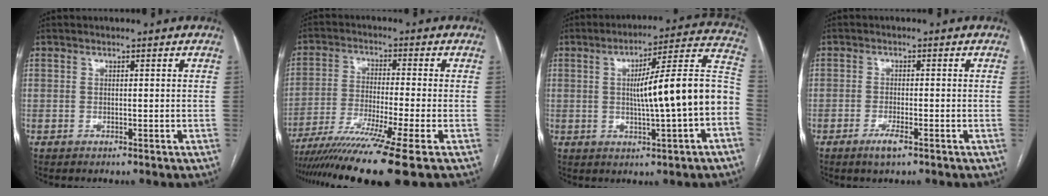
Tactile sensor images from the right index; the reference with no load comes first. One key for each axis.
{"total": 14.2, "fx": -10.3, "fy": -2.1, "fz": 9.5, "tx": -0.170, "ty": -0.042, "tz": -0.173}
{"total": 15.7, "fx": -1.6, "fy": 0.5, "fz": 15.6, "tx": -0.219, "ty": 0.032, "tz": -0.024}
{"total": 2.6, "fx": -1.6, "fy": 0.4, "fz": 2.0, "tx": -0.041, "ty": -0.002, "tz": -0.028}